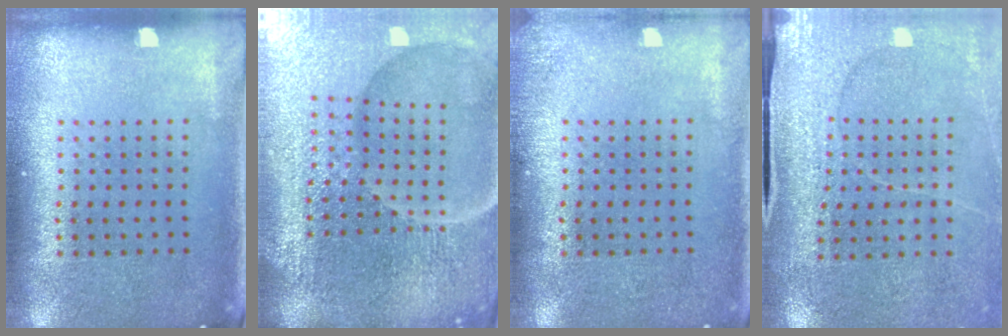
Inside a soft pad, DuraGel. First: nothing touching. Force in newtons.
{"total": 7.4, "press": 6.4, "slide": 3.6}
{"total": 1.0, "press": 1.0, "slide": 0.3}
{"total": 3.0, "press": 3.0, "slide": 0.2}